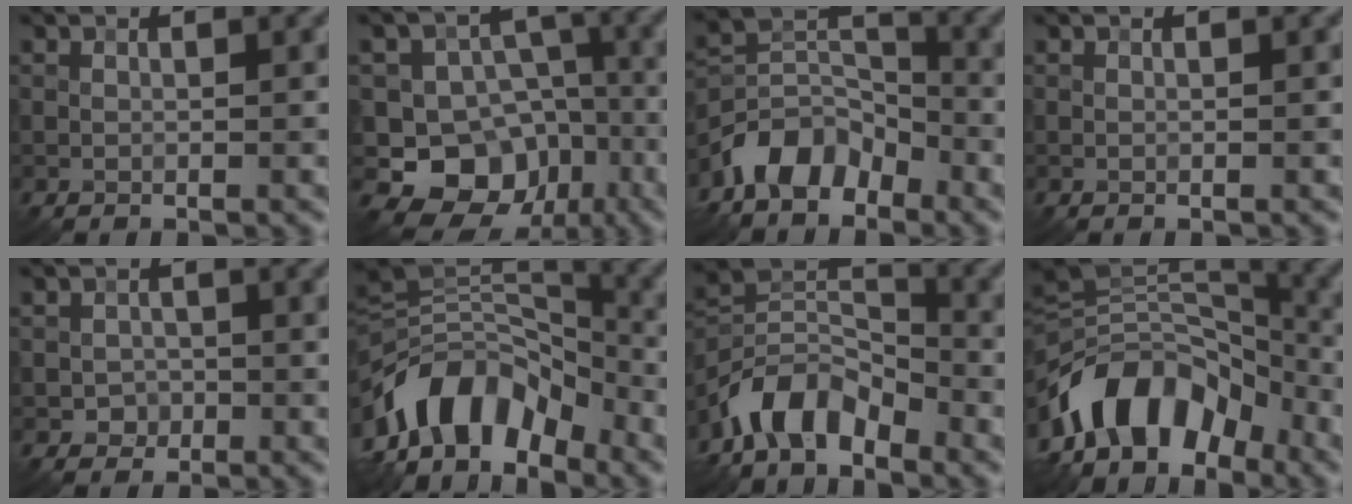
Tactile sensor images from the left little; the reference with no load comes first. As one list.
[{"total": 10.1, "force": [-3.7, 8.6, 3.7], "torque": [-0.044, 0.013, -0.095]}, {"total": 5.6, "force": [-4.0, 3.2, 2.1], "torque": [-0.032, 0.004, -0.088]}, {"total": 0.0}, {"total": 1.4, "force": [-0.5, 1.3, 0.2], "torque": [0.007, 0.001, -0.011]}, {"total": 9.5, "force": [-5.7, 5.4, 5.3], "torque": [-0.076, 0.010, -0.115]}, {"total": 6.2, "force": [-4.5, 3.1, 3.0], "torque": [-0.045, 0.006, -0.096]}, {"total": 10.9, "force": [-6.3, 6.5, 6.1], "torque": [-0.093, 0.021, -0.128]}]